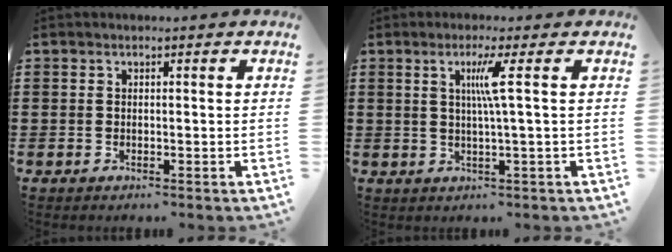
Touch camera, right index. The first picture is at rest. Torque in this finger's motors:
{"motor_torque": [0.47, -0.23, 0.10, 0.12]}